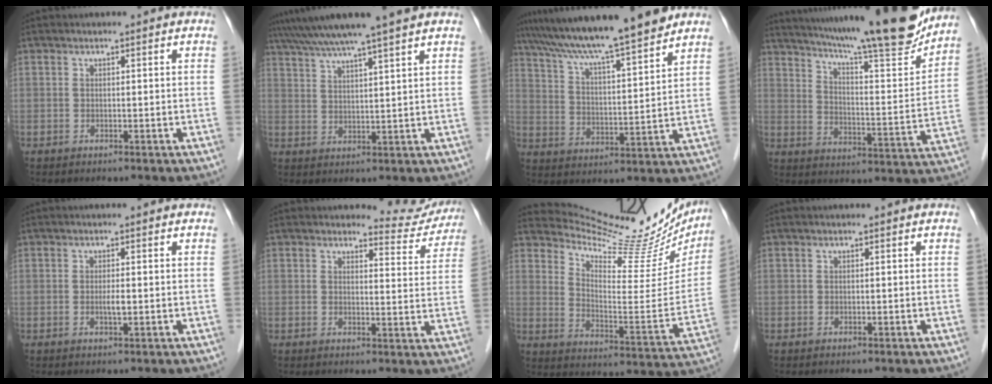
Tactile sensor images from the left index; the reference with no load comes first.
{"total": 10.9, "force": [9.1, -1.4, 5.8], "torque": [-0.102, 0.022, 0.137]}
{"total": 16.9, "force": [14.5, -0.1, 8.6], "torque": [-0.143, 0.014, 0.229]}
{"total": 24.4, "force": [21.0, 1.4, 12.4], "torque": [-0.204, -0.037, 0.293]}
{"total": 1.4, "force": [-0.3, 0.1, 1.3], "torque": [-0.027, -0.002, -0.003]}
{"total": 6.5, "force": [6.4, 1.3, -0.6], "torque": [0.016, -0.030, 0.060]}
{"total": 23.3, "force": [21.4, 5.4, 7.6], "torque": [-0.104, -0.059, 0.281]}
{"total": 0.0}